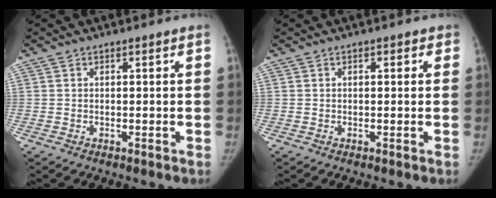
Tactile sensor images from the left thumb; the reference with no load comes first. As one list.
[{"total": 1.5, "force": [0.6, 1.0, 1.0], "torque": [-0.001, 0.002, 0.003]}]